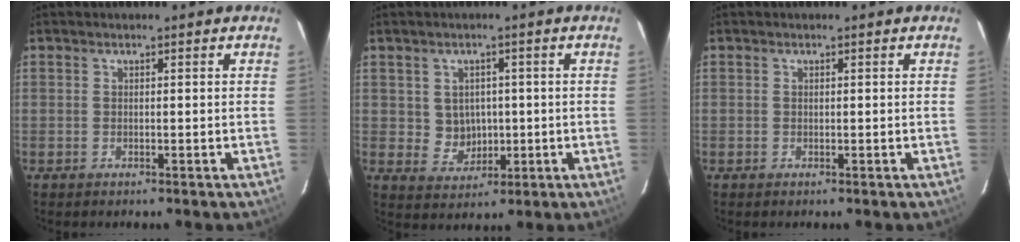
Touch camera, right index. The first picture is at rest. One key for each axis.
{"total": 5.2, "fx": 0.3, "fy": 4.9, "fz": 1.7, "tx": -0.036, "ty": 0.009, "tz": 0.019}
{"total": 0.0}